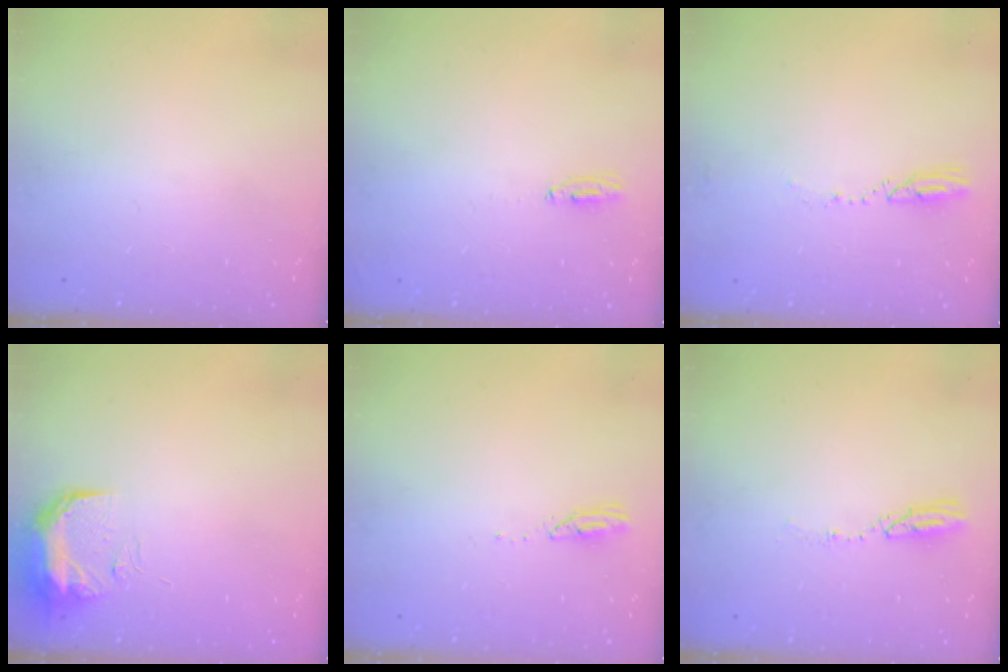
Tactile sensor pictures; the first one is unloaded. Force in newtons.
{"total": 3.5, "press": 3.1, "slide": 1.4}
{"total": 3.7, "press": 3.6, "slide": 0.4}
{"total": 9.0, "press": 9.0, "slide": 0.9}
{"total": 2.8, "press": 2.8, "slide": 0.4}
{"total": 3.5, "press": 3.5, "slide": 0.2}